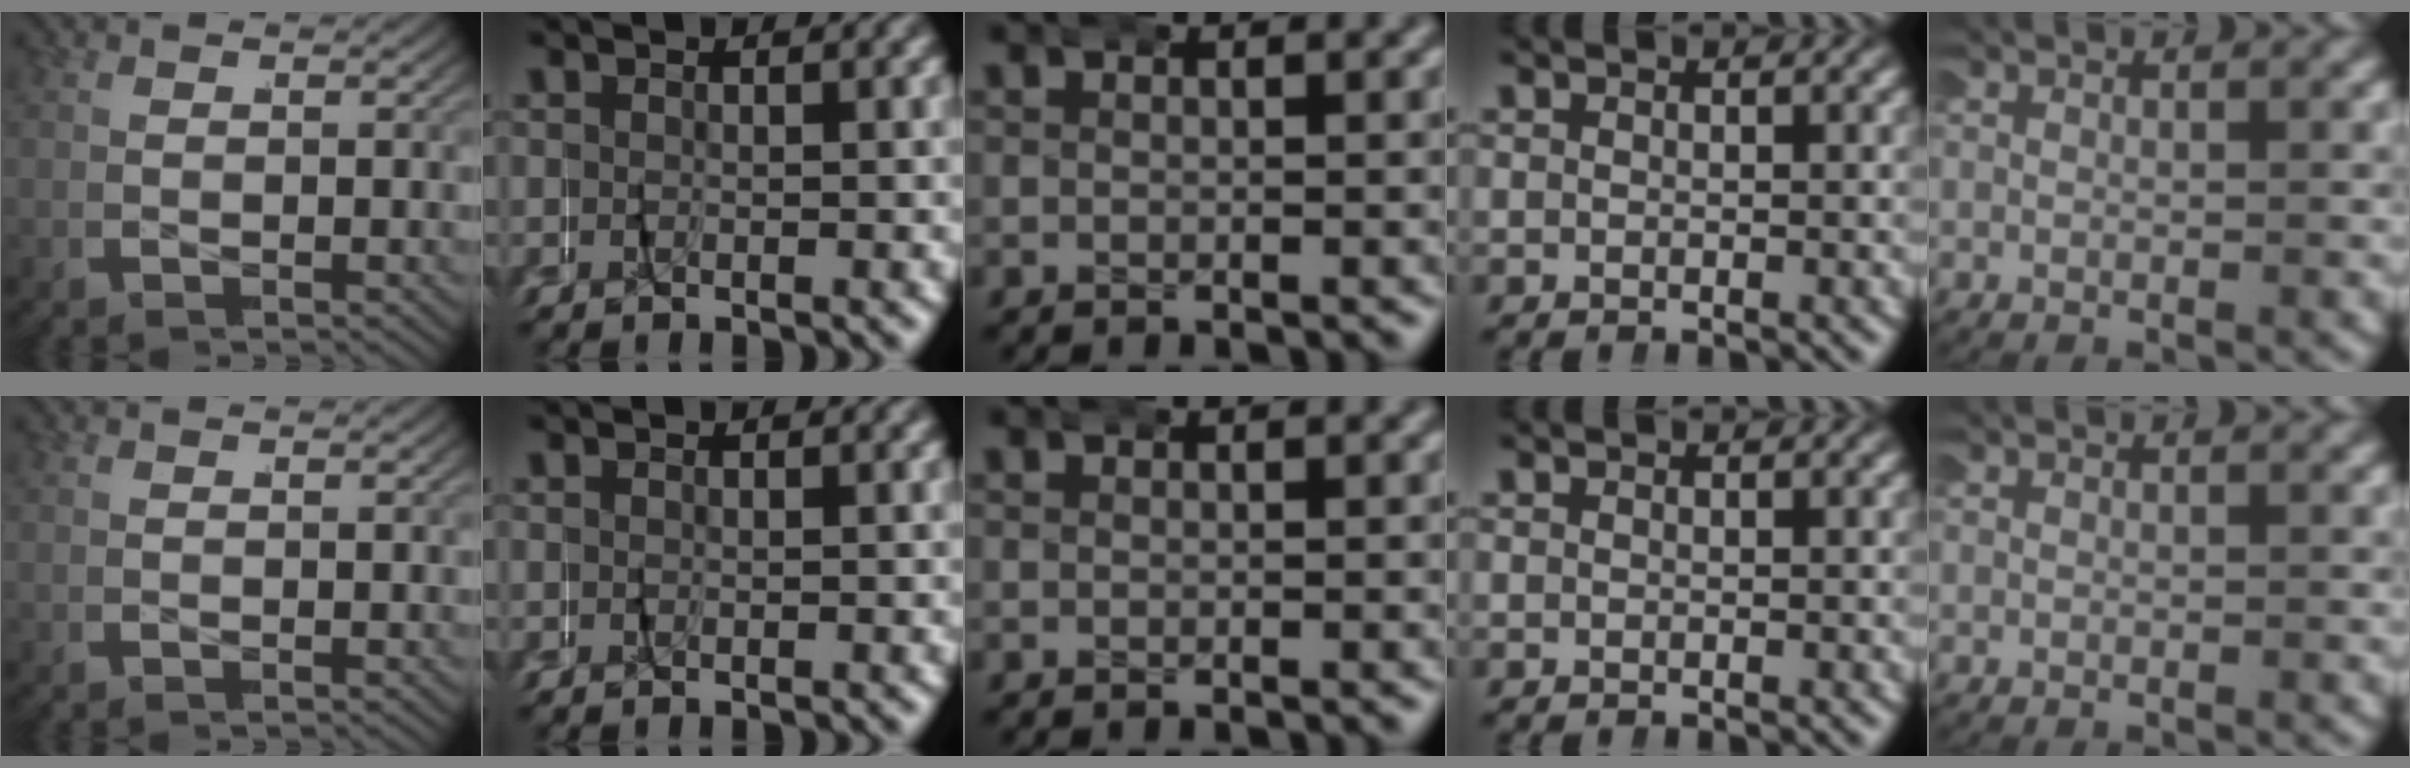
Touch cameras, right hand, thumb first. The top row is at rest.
{}